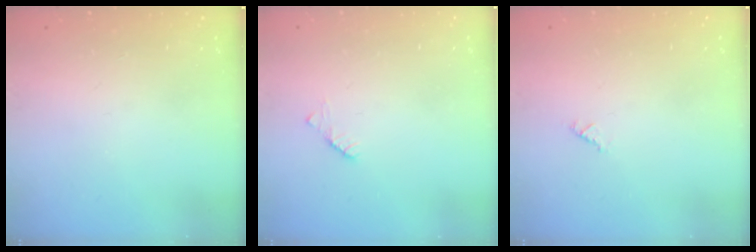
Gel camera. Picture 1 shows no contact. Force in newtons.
{"total": 2.2, "press": 2.2, "slide": 0.3}
{"total": 0.6, "press": 0.6, "slide": 0.2}